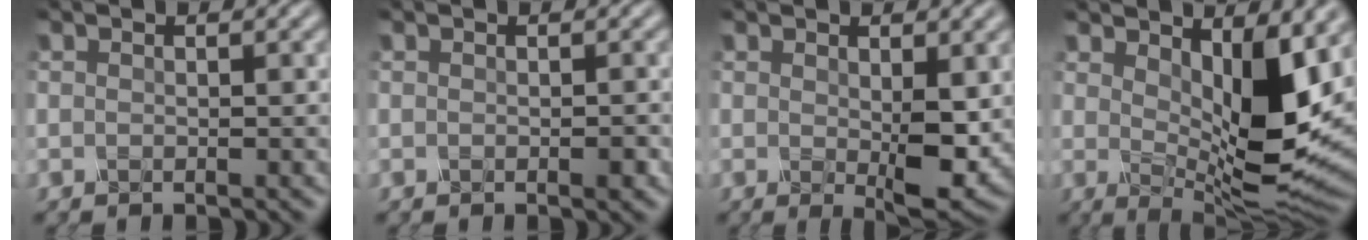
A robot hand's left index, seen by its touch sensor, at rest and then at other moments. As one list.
[{"total": 1.0, "force": [-0.7, 0.1, 0.8], "torque": [-0.016, 0.001, -0.003]}, {"total": 4.3, "force": [-0.3, 1.3, 4.0], "torque": [-0.085, -0.012, 0.005]}, {"total": 8.7, "force": [1.4, 3.4, 7.9], "torque": [-0.139, -0.017, 0.038]}]